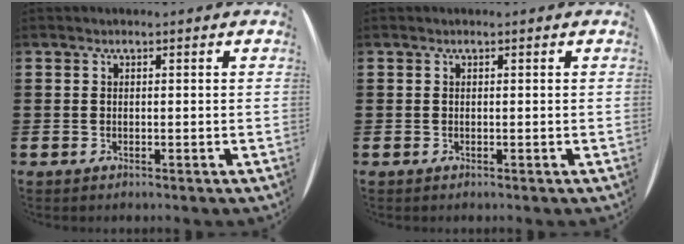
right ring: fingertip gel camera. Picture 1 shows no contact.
{"total": 0.0}